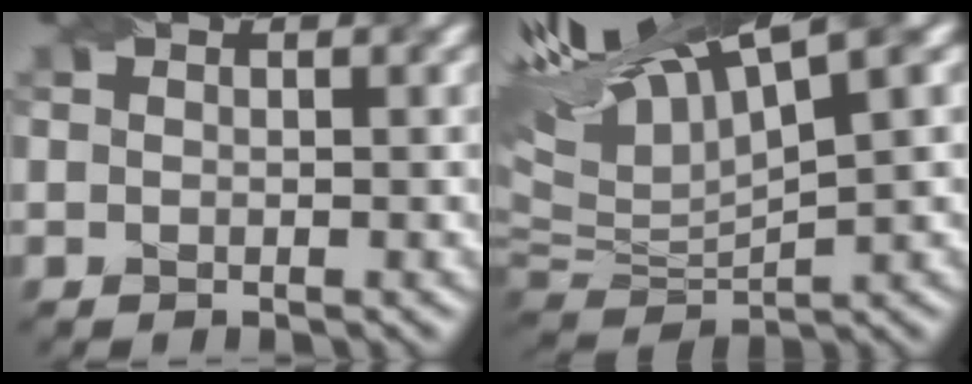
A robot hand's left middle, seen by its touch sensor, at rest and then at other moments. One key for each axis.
{"total": 11.3, "fx": 7.3, "fy": 2.7, "fz": 8.3, "tx": -0.191, "ty": 0.035, "tz": 0.132}